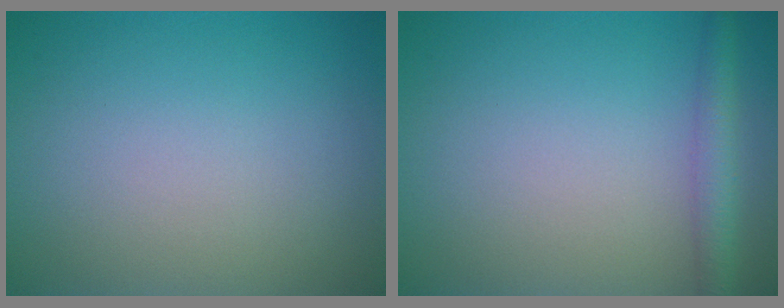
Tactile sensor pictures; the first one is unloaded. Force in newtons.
{"total": 2.7, "press": 2.7, "slide": 0.1}